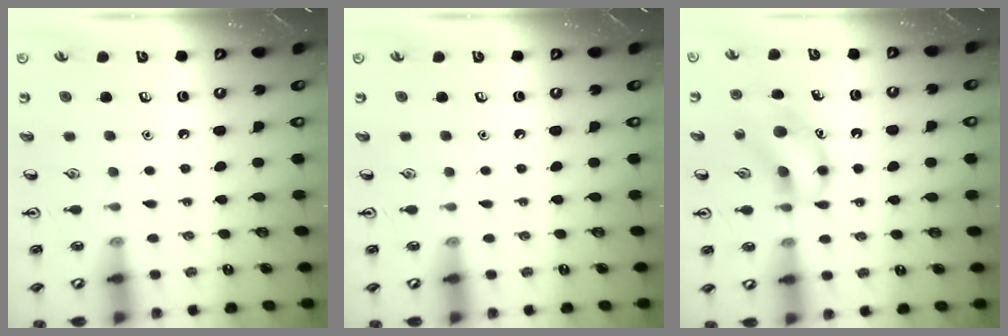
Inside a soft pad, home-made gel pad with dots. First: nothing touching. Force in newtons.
{"total": 0.0}
{"total": 12.2, "press": 12.0, "slide": 1.8}